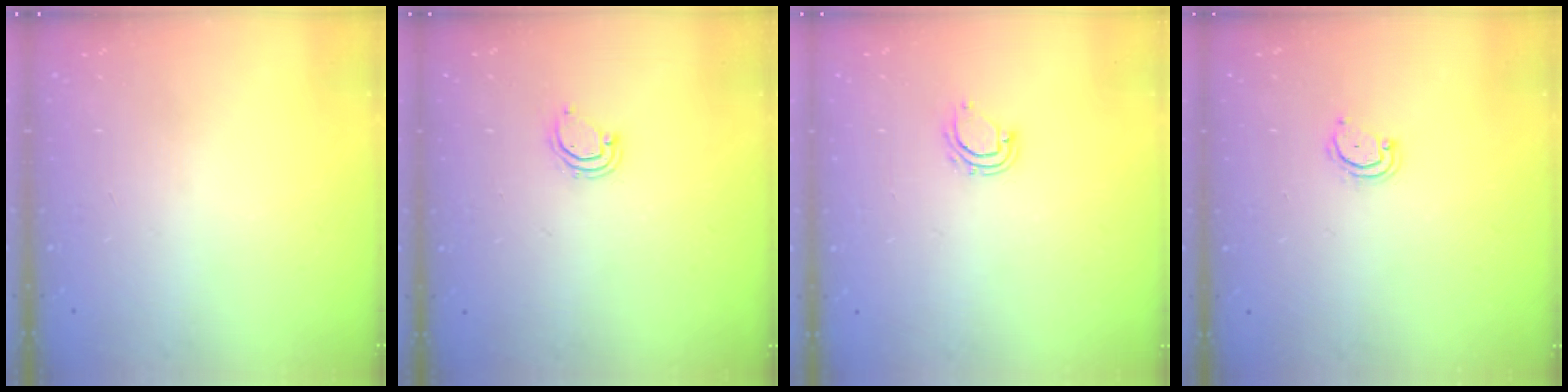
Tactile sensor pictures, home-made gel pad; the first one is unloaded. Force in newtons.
{"total": 4.3, "press": 4.3, "slide": 0.5}
{"total": 5.4, "press": 5.4, "slide": 0.4}
{"total": 3.4, "press": 3.4, "slide": 0.2}